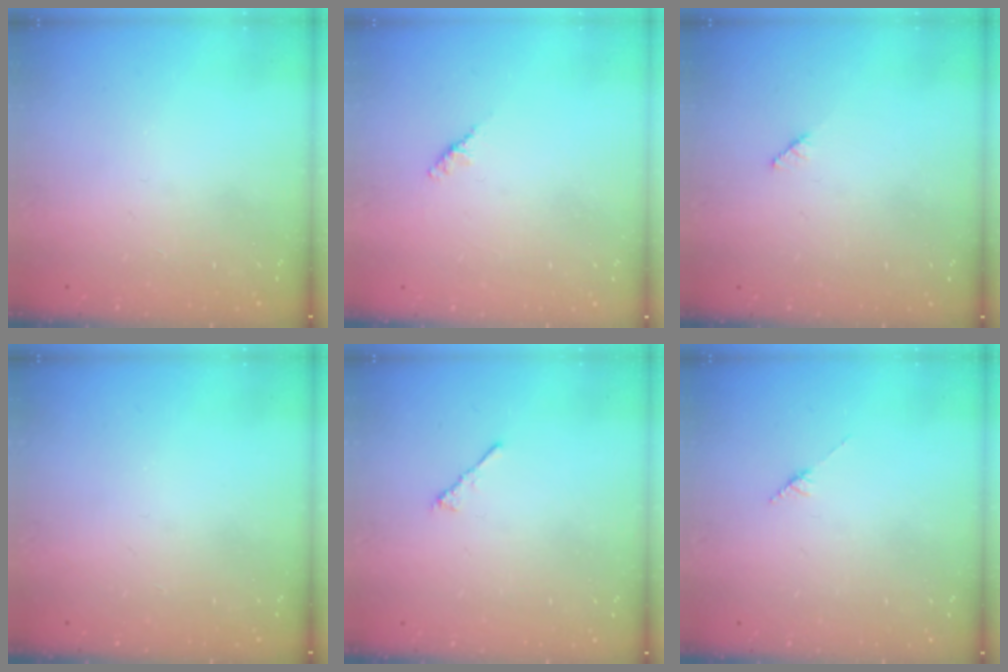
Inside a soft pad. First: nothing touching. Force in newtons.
{"total": 1.8, "press": 1.7, "slide": 0.6}
{"total": 1.9, "press": 1.9, "slide": 0.3}
{"total": 0.0}
{"total": 2.3, "press": 2.2, "slide": 0.6}
{"total": 2.8, "press": 2.8, "slide": 0.4}